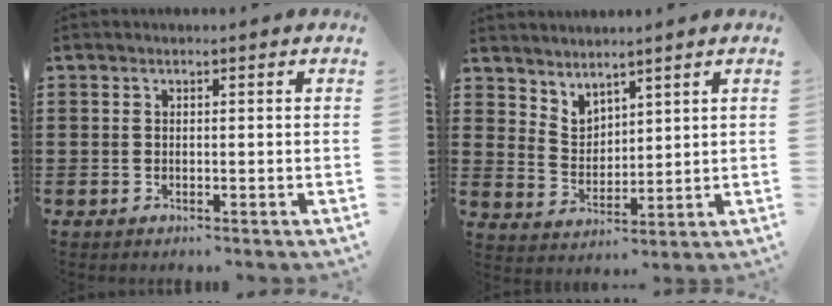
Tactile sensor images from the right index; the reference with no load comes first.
{"total": 3.7, "force": [3.5, 1.2, -0.3], "torque": [-0.007, -0.009, 0.068]}